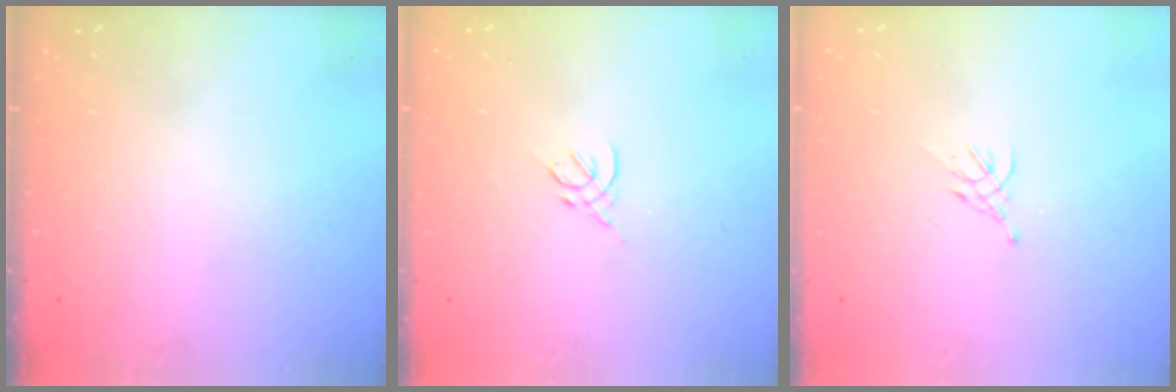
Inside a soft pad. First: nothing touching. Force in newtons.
{"total": 2.7, "press": 2.6, "slide": 0.8}
{"total": 1.9, "press": 1.8, "slide": 0.5}